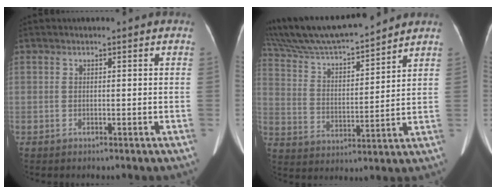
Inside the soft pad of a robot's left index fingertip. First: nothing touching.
{"total": 17.8, "force": [16.1, 1.7, 7.3], "torque": [-0.139, 0.020, 0.285]}